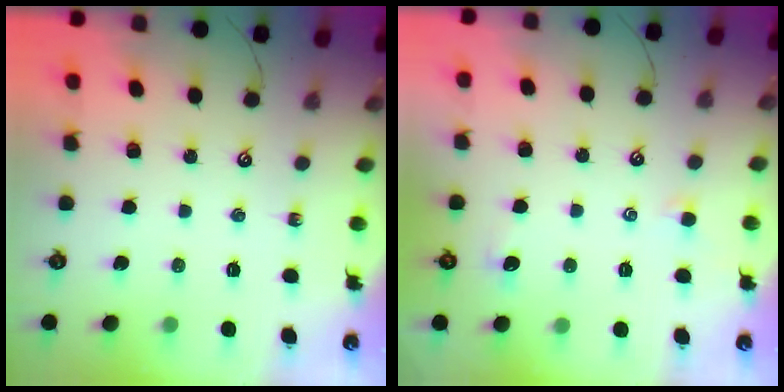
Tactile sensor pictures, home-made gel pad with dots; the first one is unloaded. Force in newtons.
{"total": 0.5, "press": 0.1, "slide": 0.5}